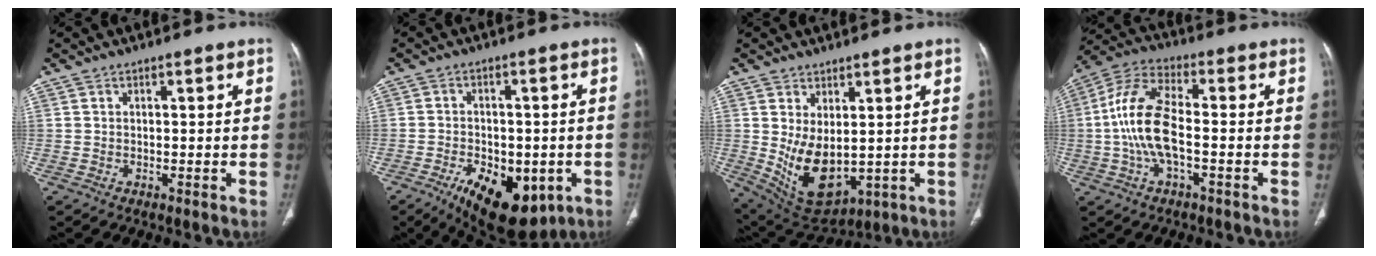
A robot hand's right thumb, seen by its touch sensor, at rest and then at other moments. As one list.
[{"total": 15.6, "force": [-7.0, 8.4, 11.2], "torque": [-0.151, 0.009, -0.089]}, {"total": 11.0, "force": [0.3, 6.1, 9.2], "torque": [-0.153, -0.020, 0.039]}, {"total": 12.5, "force": [-1.6, 5.3, 11.2], "torque": [-0.246, 0.035, -0.033]}]